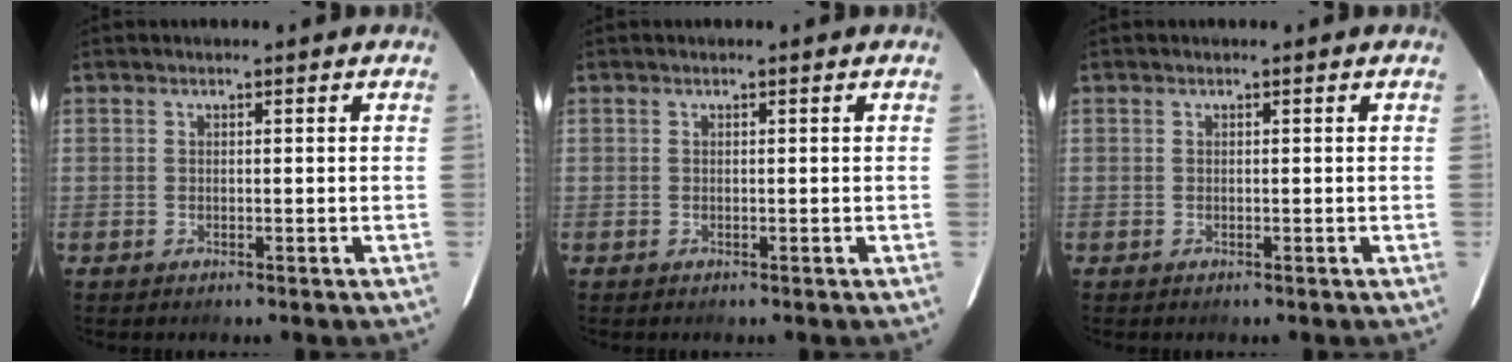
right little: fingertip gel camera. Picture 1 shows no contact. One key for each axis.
{"total": 0.0}
{"total": 0.0}